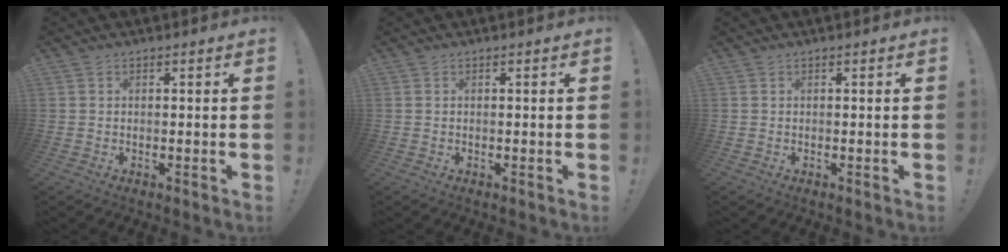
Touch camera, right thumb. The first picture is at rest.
{"total": 0.0}
{"total": 0.0}